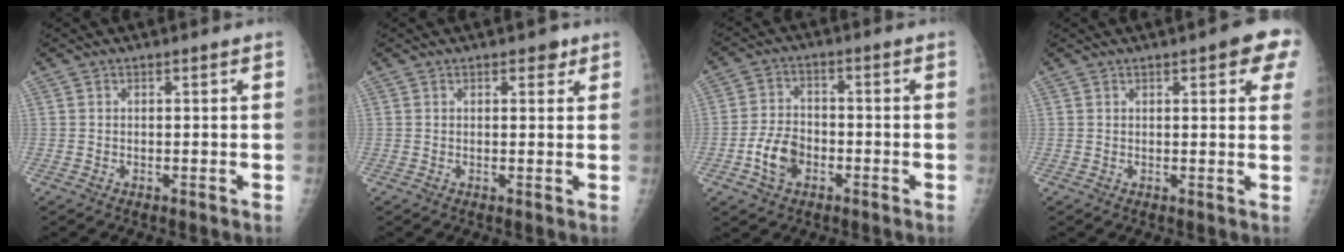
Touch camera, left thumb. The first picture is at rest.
{"total": 2.1, "force": [1.2, 1.3, 1.2], "torque": [0.000, -0.003, 0.012]}
{"total": 7.2, "force": [-3.0, 4.9, 4.2], "torque": [-0.068, 0.021, -0.058]}
{"total": 6.9, "force": [3.1, 2.1, 5.8], "torque": [-0.044, -0.004, 0.029]}